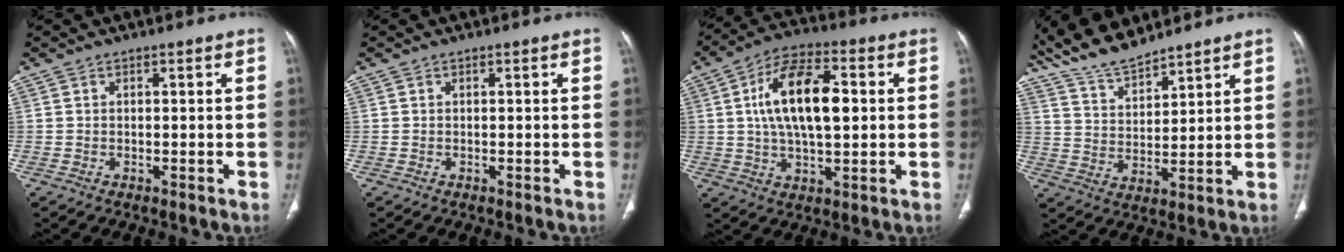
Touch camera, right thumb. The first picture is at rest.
{"total": 0.0}
{"total": 15.2, "force": [2.0, 7.2, 13.2], "torque": [-0.227, 0.011, 0.031]}
{"total": 10.1, "force": [9.2, 2.2, 3.5], "torque": [-0.058, -0.040, 0.182]}